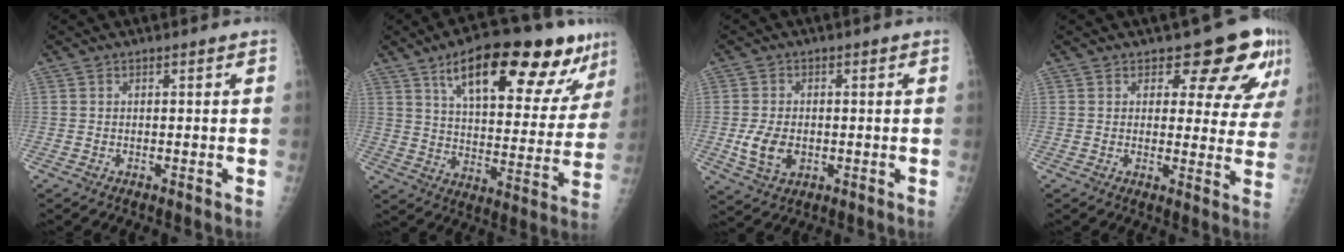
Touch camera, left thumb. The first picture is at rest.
{"total": 24.6, "force": [14.6, 8.5, 17.8], "torque": [-0.220, -0.029, 0.222]}
{"total": 6.6, "force": [-1.0, 4.7, 4.5], "torque": [-0.075, -0.005, -0.011]}
{"total": 10.8, "force": [7.6, 5.1, 5.8], "torque": [-0.027, -0.043, 0.076]}